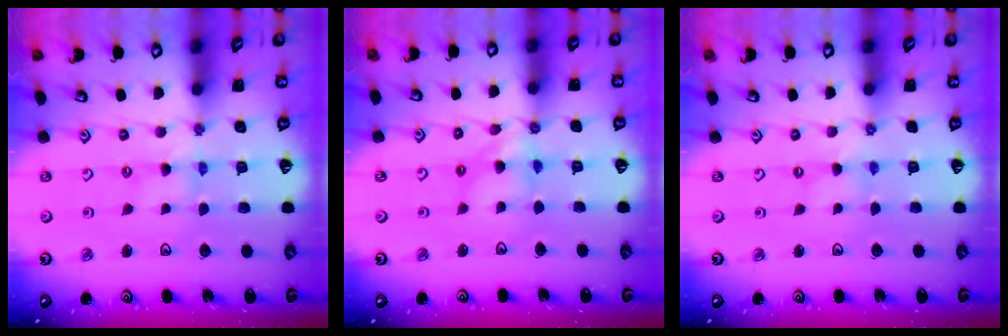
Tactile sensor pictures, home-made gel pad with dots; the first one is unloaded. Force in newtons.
{"total": 8.4, "press": 8.3, "slide": 0.6}
{"total": 0.9, "press": 0.9, "slide": 0.1}